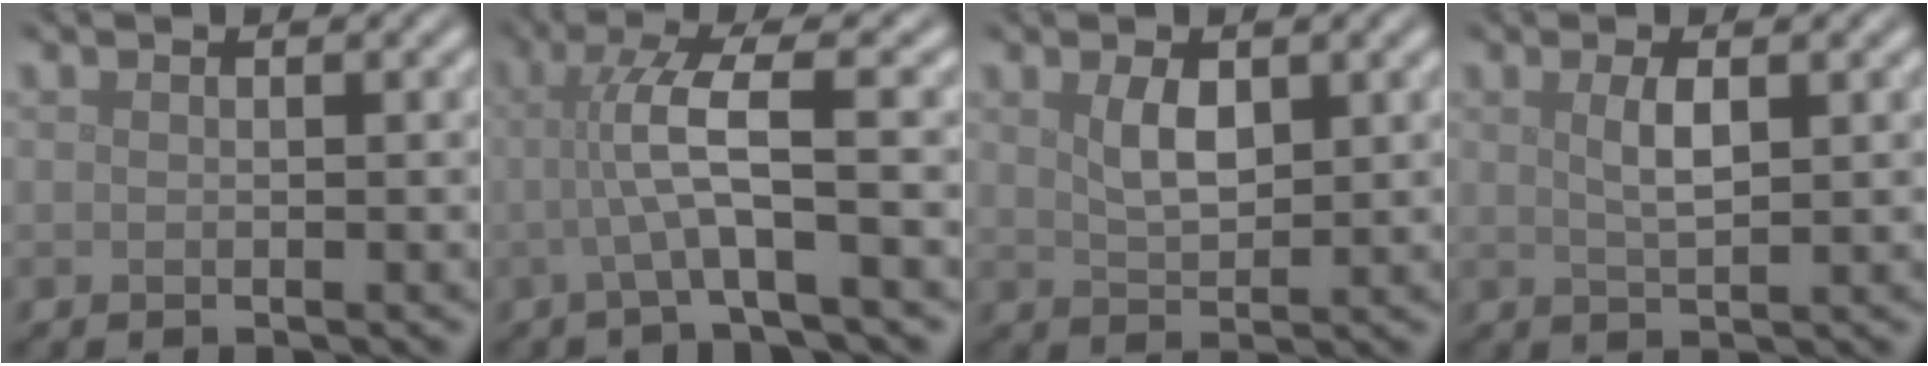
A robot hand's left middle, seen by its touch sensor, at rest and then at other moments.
{"total": 4.7, "force": [0.0, 0.4, 4.7], "torque": [-0.091, 0.007, -0.002]}
{"total": 2.5, "force": [1.0, 1.2, 1.9], "torque": [-0.042, -0.002, 0.024]}
{"total": 2.1, "force": [0.7, 0.6, 1.9], "torque": [-0.036, 0.000, 0.015]}